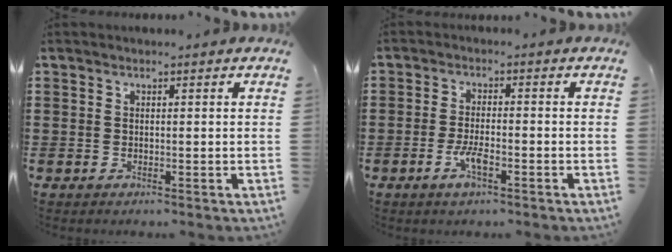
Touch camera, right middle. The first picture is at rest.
{"total": 4.3, "force": [-1.9, 1.2, 3.7], "torque": [-0.081, -0.003, -0.040]}